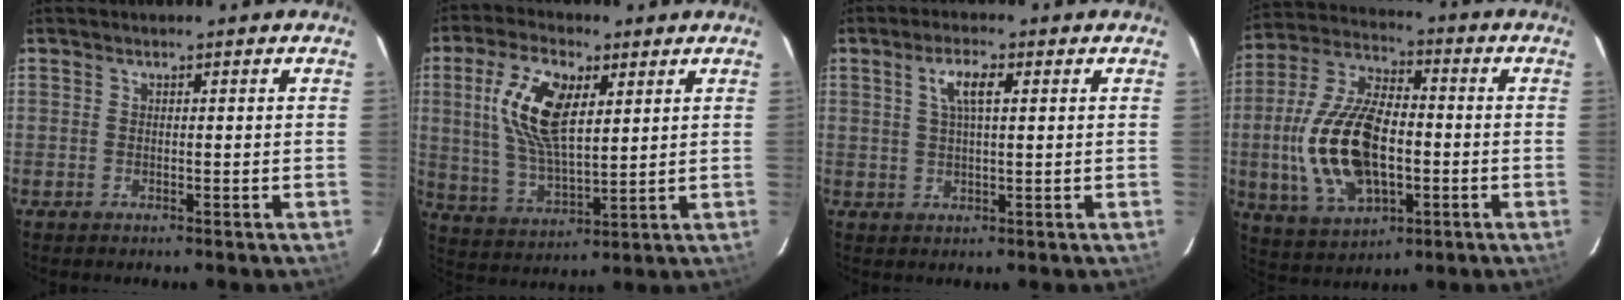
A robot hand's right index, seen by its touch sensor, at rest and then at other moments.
{"total": 13.6, "force": [4.3, 6.0, 11.4], "torque": [-0.227, 0.010, 0.090]}
{"total": 4.5, "force": [1.6, 1.2, 4.0], "torque": [-0.078, 0.008, 0.030]}
{"total": 18.4, "force": [-2.6, 9.7, 15.4], "torque": [-0.327, 0.006, -0.038]}